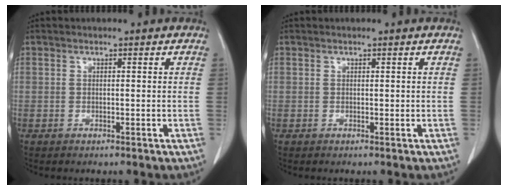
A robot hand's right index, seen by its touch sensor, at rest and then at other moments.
{"total": 0.0}